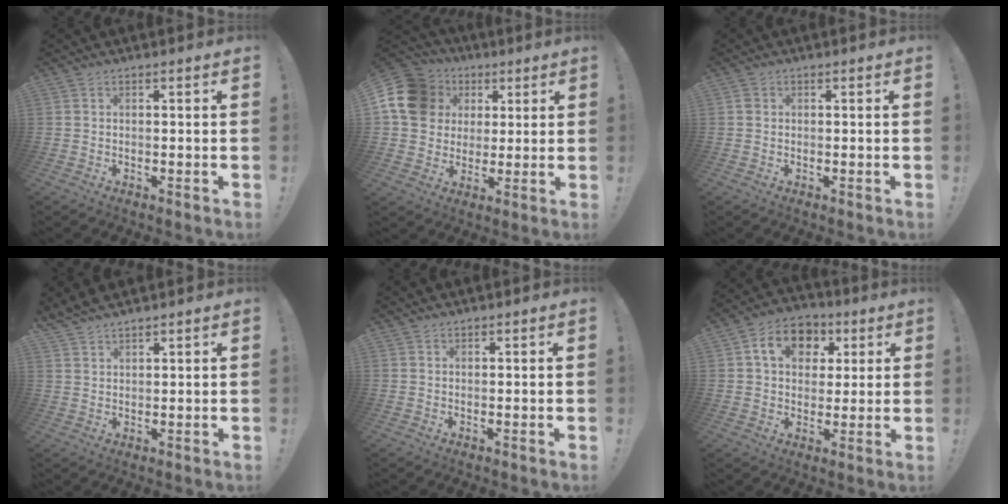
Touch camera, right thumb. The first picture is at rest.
{"total": 16.4, "force": [4.9, 13.8, 7.4], "torque": [-0.115, -0.015, 0.106]}
{"total": 0.8, "force": [0.1, 0.7, 0.4], "torque": [0.002, 0.000, 0.000]}
{"total": 3.7, "force": [3.6, 0.9, 0.7], "torque": [-0.016, -0.021, 0.068]}
{"total": 0.8, "force": [0.7, 0.3, 0.0], "torque": [0.005, -0.003, 0.014]}
{"total": 12.4, "force": [4.3, 9.6, 6.5], "torque": [-0.091, -0.003, 0.082]}